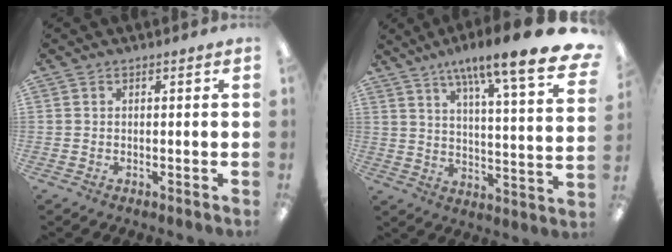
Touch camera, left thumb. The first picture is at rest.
{"total": 14.3, "force": [10.5, 1.5, 9.6], "torque": [-0.146, -0.084, 0.160]}